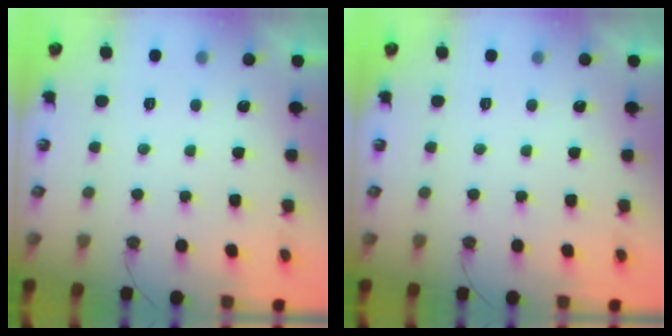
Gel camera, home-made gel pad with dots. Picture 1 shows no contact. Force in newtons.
{"total": 0.0}